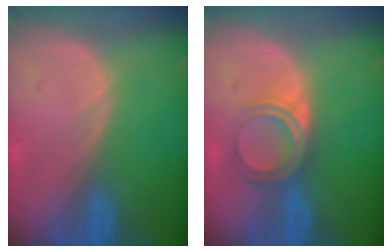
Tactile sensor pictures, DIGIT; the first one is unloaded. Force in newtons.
{"total": 4.9, "press": 4.4, "slide": 2.2}